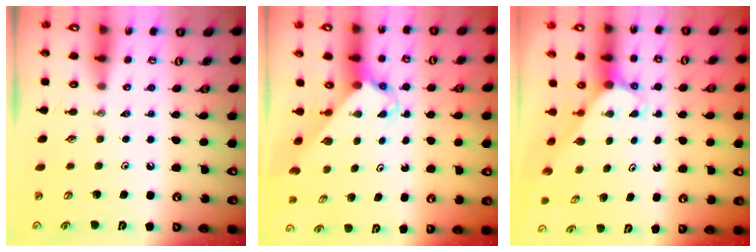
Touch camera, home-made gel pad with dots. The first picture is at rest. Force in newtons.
{"total": 2.7, "press": 2.7, "slide": 0.2}
{"total": 2.8, "press": 2.8, "slide": 0.2}